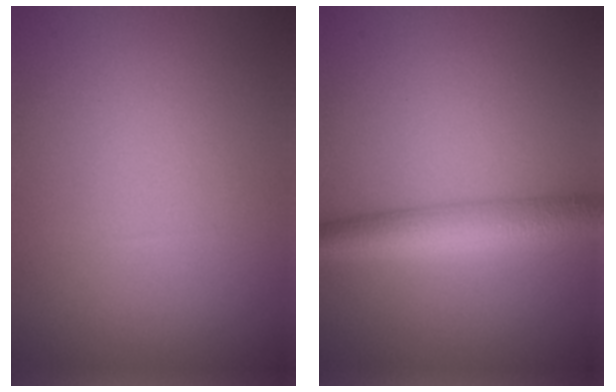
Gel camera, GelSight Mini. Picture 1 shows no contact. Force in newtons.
{"total": 4.6, "press": 4.6, "slide": 0.2}